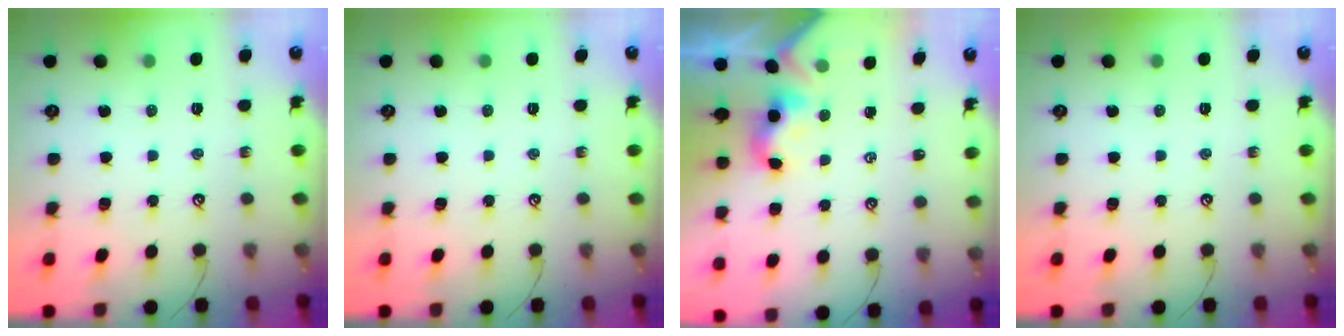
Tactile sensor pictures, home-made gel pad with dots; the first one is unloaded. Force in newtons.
{"total": 0.0}
{"total": 2.1, "press": 2.1, "slide": 0.3}
{"total": 0.0}